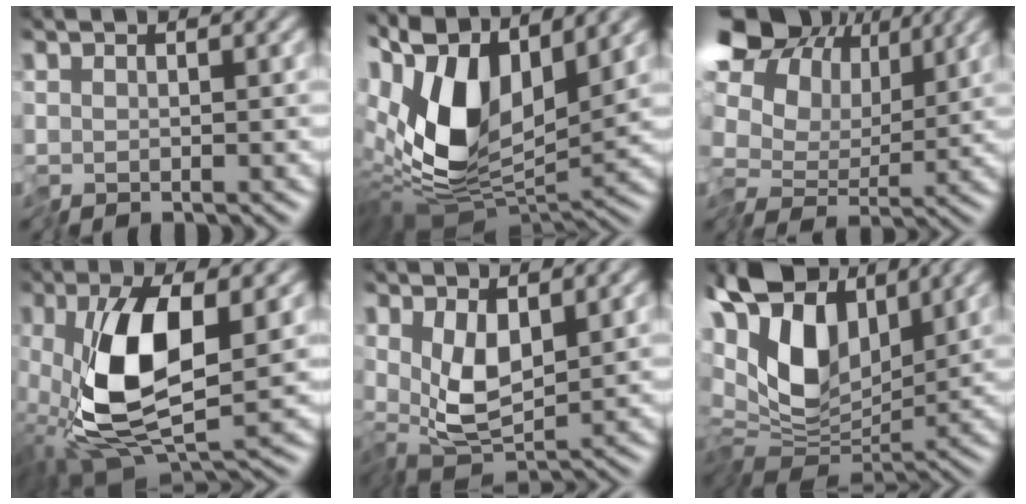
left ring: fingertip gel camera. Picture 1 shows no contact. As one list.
[{"total": 11.3, "force": [1.6, 5.9, 9.6], "torque": [-0.191, -0.007, 0.023]}, {"total": 13.2, "force": [3.1, 10.1, 7.9], "torque": [-0.159, 0.024, 0.045]}, {"total": 8.2, "force": [0.2, 3.4, 7.5], "torque": [-0.155, -0.002, 0.004]}, {"total": 4.3, "force": [0.6, 1.6, 4.0], "torque": [-0.082, -0.002, 0.012]}, {"total": 10.3, "force": [2.8, 5.2, 8.5], "torque": [-0.166, 0.011, 0.039]}]